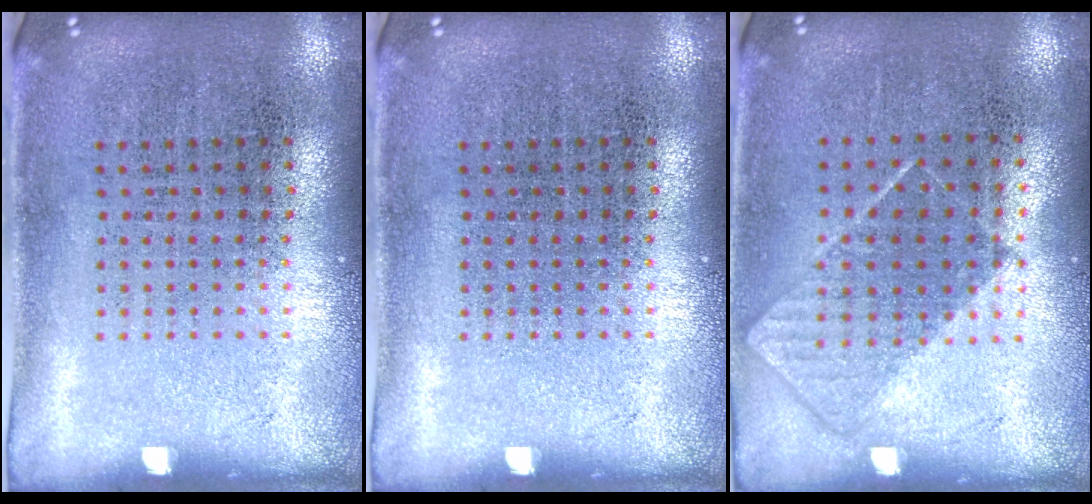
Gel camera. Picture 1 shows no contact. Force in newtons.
{"total": 0.0}
{"total": 0.8, "press": 0.6, "slide": 0.5}